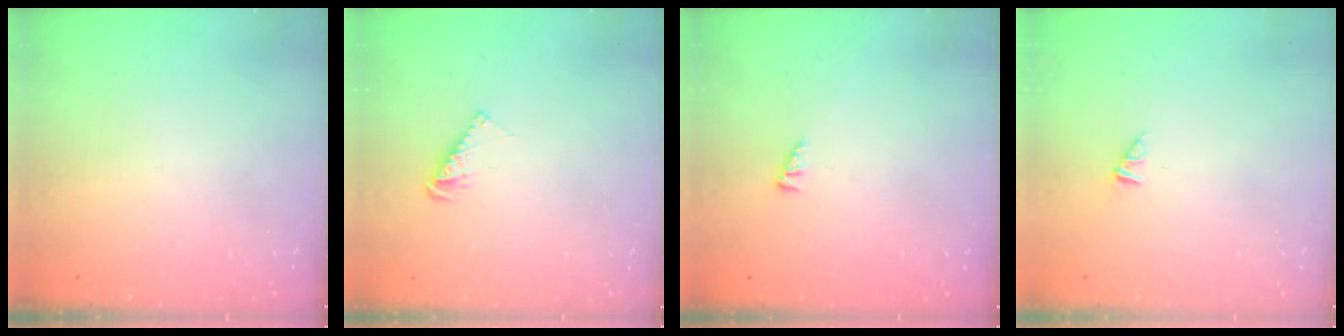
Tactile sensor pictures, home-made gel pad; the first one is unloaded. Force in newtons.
{"total": 3.9, "press": 3.9, "slide": 0.4}
{"total": 1.6, "press": 1.5, "slide": 0.4}
{"total": 0.0}